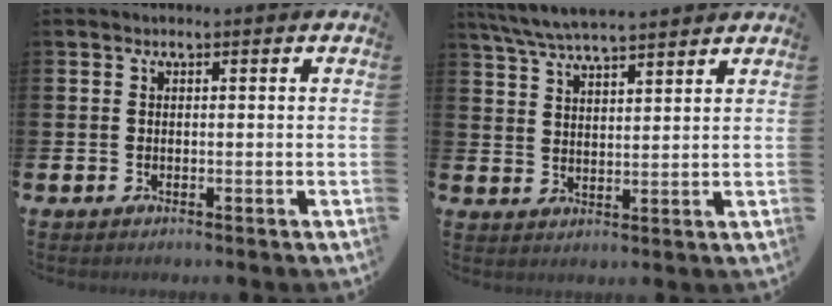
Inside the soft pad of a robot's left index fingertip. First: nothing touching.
{"total": 6.2, "force": [5.9, 0.6, 1.8], "torque": [-0.056, -0.023, 0.107]}